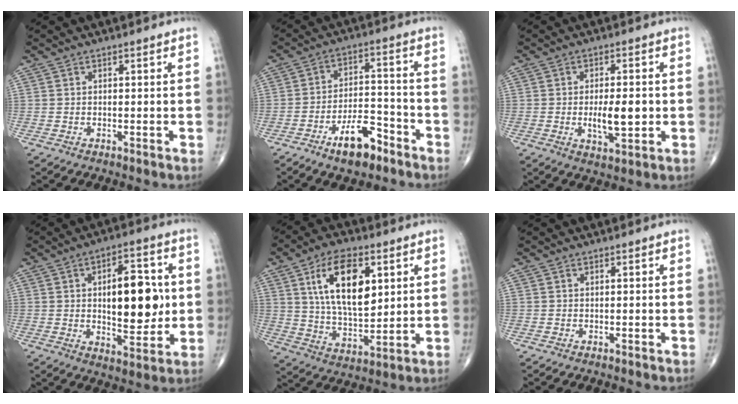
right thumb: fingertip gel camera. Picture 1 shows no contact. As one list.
[{"total": 9.6, "force": [-6.1, 4.2, 6.3], "torque": [-0.091, 0.045, -0.102]}, {"total": 7.4, "force": [-0.8, 2.9, 6.8], "torque": [-0.101, -0.007, -0.010]}, {"total": 15.2, "force": [1.3, 7.3, 13.2], "torque": [-0.155, -0.004, 0.024]}, {"total": 16.2, "force": [5.4, 8.2, 12.9], "torque": [-0.205, -0.022, 0.104]}, {"total": 0.0}]